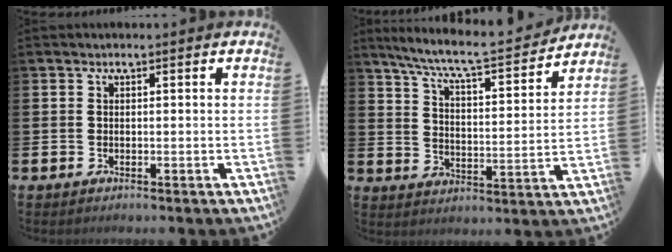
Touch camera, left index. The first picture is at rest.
{"total": 8.1, "force": [7.4, 0.7, 3.3], "torque": [-0.086, -0.053, 0.124]}